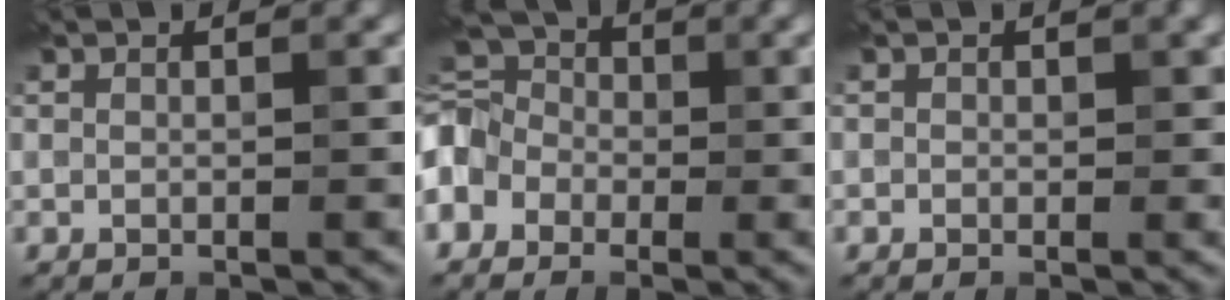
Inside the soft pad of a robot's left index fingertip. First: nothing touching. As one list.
[{"total": 7.0, "force": [-1.7, 5.4, 4.2], "torque": [-0.096, 0.020, -0.047]}, {"total": 1.0, "force": [0.2, 0.9, 0.5], "torque": [0.000, -0.004, 0.000]}]